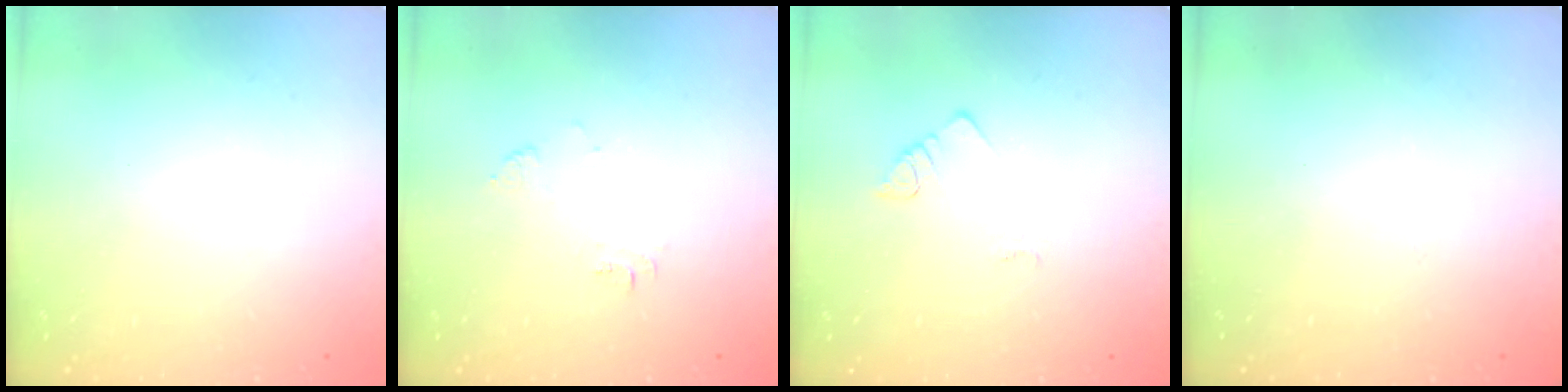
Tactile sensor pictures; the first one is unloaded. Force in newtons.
{"total": 6.2, "press": 6.2, "slide": 0.5}
{"total": 2.3, "press": 2.3, "slide": 0.4}
{"total": 2.8, "press": 2.8, "slide": 0.4}